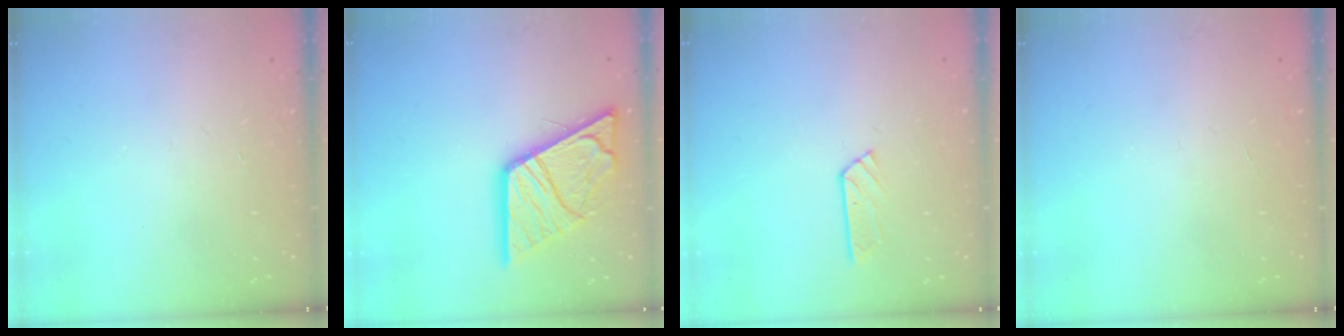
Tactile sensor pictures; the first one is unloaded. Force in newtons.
{"total": 18.8, "press": 18.7, "slide": 1.8}
{"total": 3.3, "press": 3.3, "slide": 0.3}
{"total": 0.0}